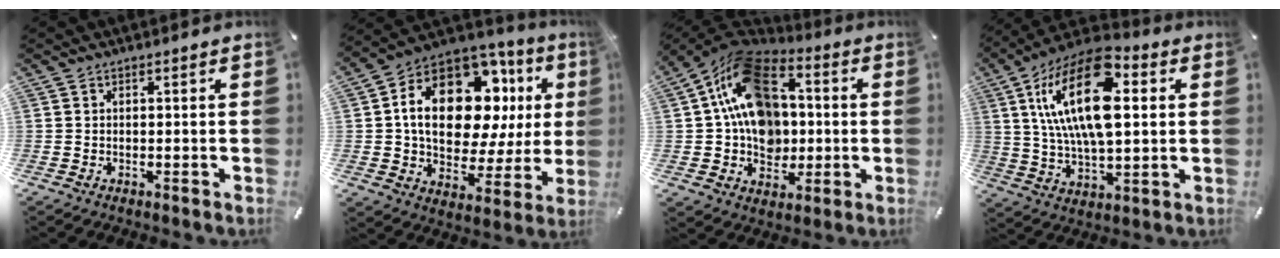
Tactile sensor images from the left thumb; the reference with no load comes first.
{"total": 22.0, "force": [5.8, 13.6, 16.3], "torque": [-0.267, -0.034, 0.096]}
{"total": 18.8, "force": [2.4, 14.8, 11.4], "torque": [-0.209, -0.008, 0.043]}
{"total": 22.1, "force": [6.7, 11.1, 17.9], "torque": [-0.356, -0.013, 0.103]}